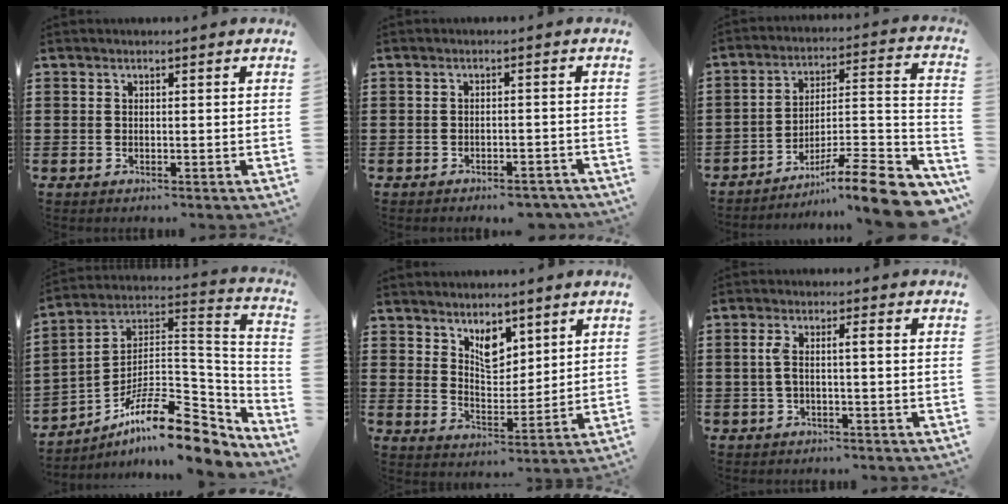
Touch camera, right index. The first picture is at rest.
{"total": 2.4, "force": [-2.3, 0.1, 0.6], "torque": [-0.013, 0.000, -0.046]}
{"total": 10.5, "force": [-7.7, 0.6, 7.1], "torque": [-0.090, 0.007, -0.147]}
{"total": 14.1, "force": [-10.1, 4.0, 8.9], "torque": [-0.138, 0.024, -0.182]}
{"total": 5.7, "force": [4.0, 3.0, 2.6], "torque": [-0.048, -0.007, 0.072]}
{"total": 3.0, "force": [-0.3, 0.4, 3.0], "torque": [-0.070, -0.003, -0.014]}